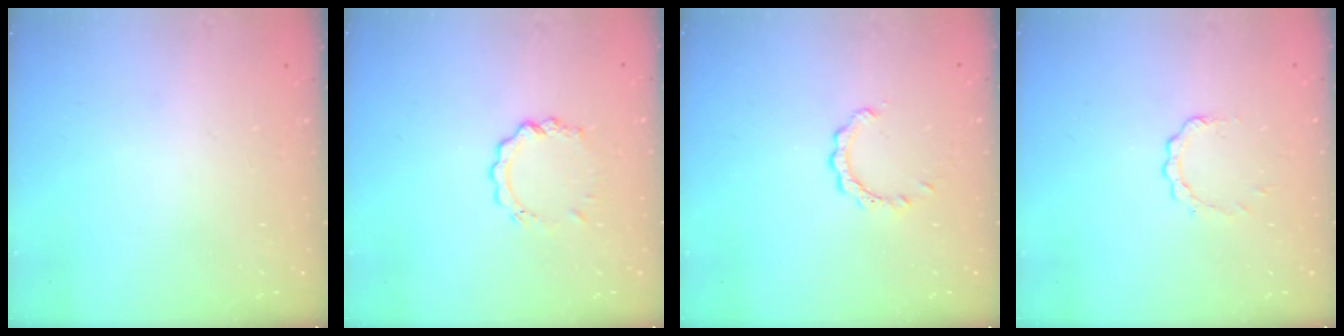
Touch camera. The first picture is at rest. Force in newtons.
{"total": 6.0, "press": 6.0, "slide": 0.5}
{"total": 3.0, "press": 3.0, "slide": 0.1}
{"total": 2.8, "press": 2.8, "slide": 0.3}